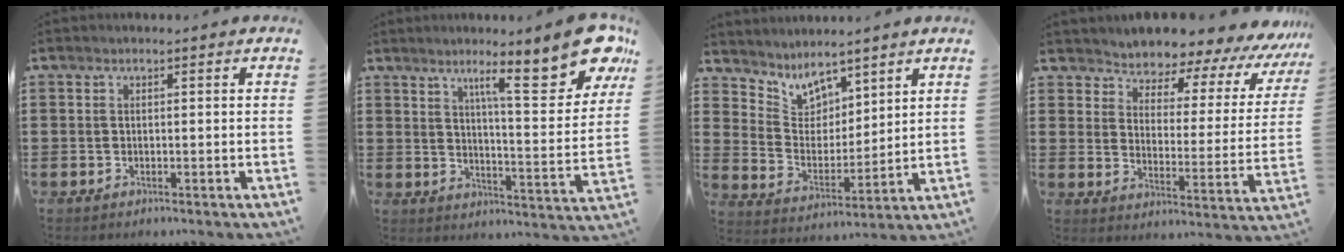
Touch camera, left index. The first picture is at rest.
{"total": 14.7, "force": [9.2, 2.0, 11.3], "torque": [-0.182, -0.037, 0.137]}
{"total": 5.8, "force": [5.2, 2.6, 0.2], "torque": [-0.042, -0.036, 0.093]}
{"total": 4.1, "force": [3.9, 1.3, -0.1], "torque": [-0.029, -0.040, 0.060]}